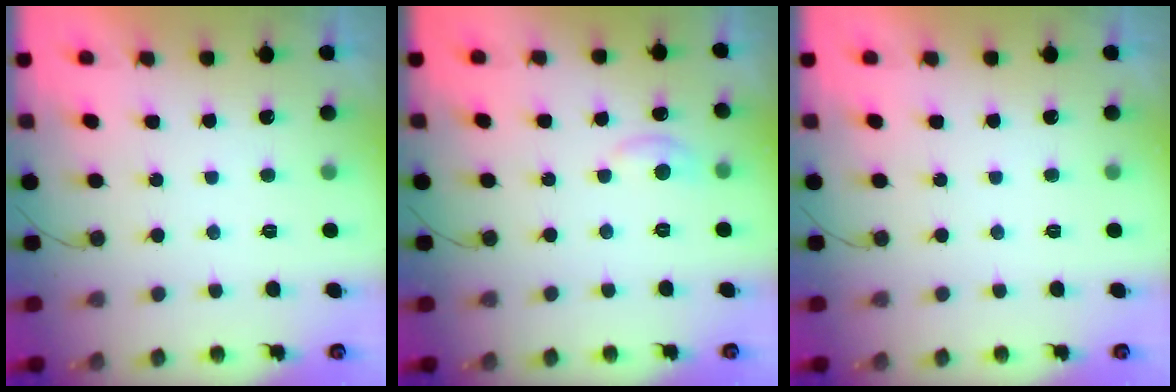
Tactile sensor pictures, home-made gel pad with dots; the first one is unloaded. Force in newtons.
{"total": 6.4, "press": 6.4, "slide": 0.6}
{"total": 0.0}